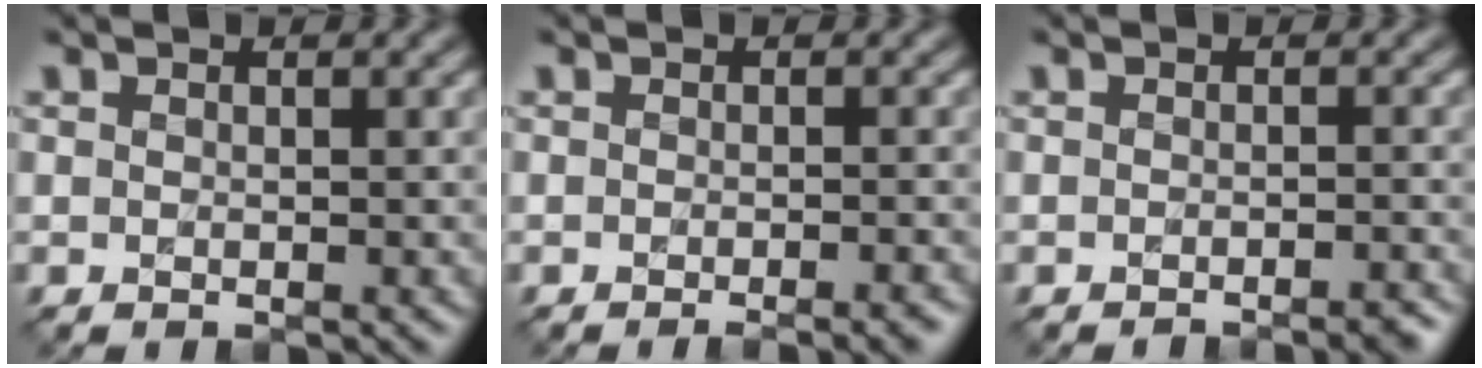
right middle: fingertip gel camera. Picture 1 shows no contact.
{"total": 2.6, "force": [-1.7, 0.6, 1.9], "torque": [-0.014, 0.002, -0.023]}
{"total": 1.9, "force": [-1.7, 0.3, 0.9], "torque": [0.000, 0.002, -0.023]}